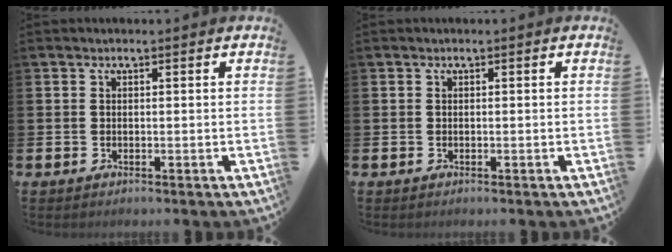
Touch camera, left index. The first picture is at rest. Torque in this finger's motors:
{"motor_torque": [-0.15, 0.18, -0.01, -0.01]}